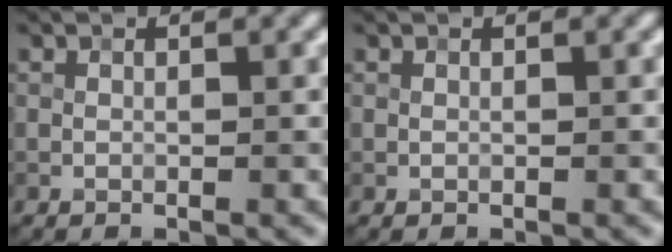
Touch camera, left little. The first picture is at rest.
{"total": 0.0}